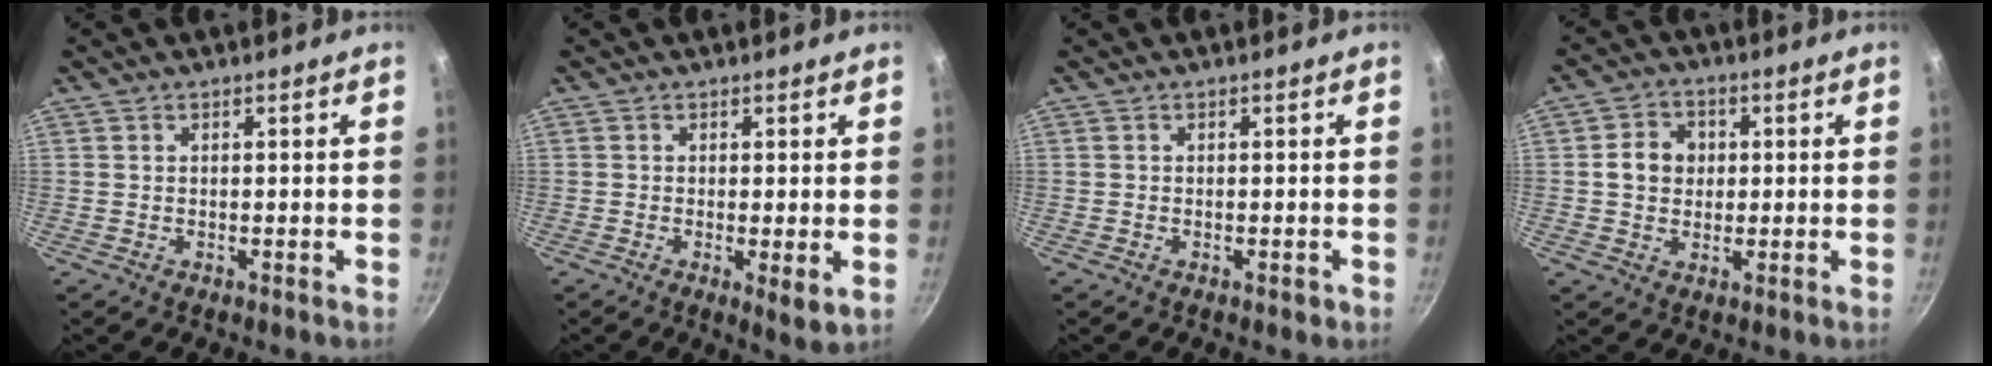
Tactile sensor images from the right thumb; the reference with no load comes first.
{"total": 3.7, "force": [-0.3, 1.0, 3.6], "torque": [-0.056, -0.015, -0.005]}
{"total": 1.0, "force": [-0.5, 0.6, 0.7], "torque": [-0.007, 0.003, -0.007]}
{"total": 6.2, "force": [0.6, 5.4, 2.9], "torque": [-0.022, 0.007, 0.001]}